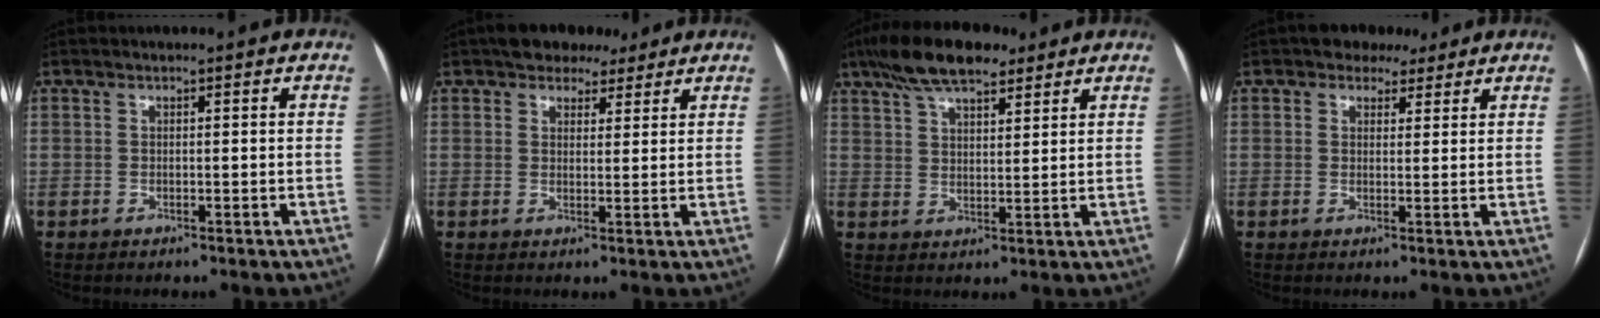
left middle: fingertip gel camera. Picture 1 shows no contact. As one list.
[{"total": 6.0, "force": [4.6, 3.3, 1.9], "torque": [-0.021, 0.016, 0.070]}, {"total": 11.4, "force": [8.3, 3.8, 6.8], "torque": [-0.131, 0.029, 0.146]}, {"total": 4.1, "force": [2.9, 2.7, 1.1], "torque": [-0.011, 0.013, 0.041]}]